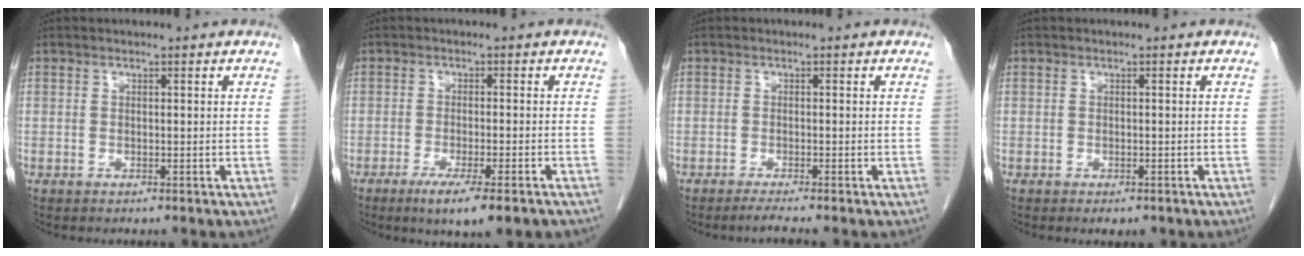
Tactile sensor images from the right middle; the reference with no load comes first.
{"total": 7.8, "force": [-5.2, 0.7, 5.8], "torque": [-0.080, -0.017, -0.072]}
{"total": 1.8, "force": [-1.5, -0.5, 0.8], "torque": [-0.021, -0.004, -0.029]}
{"total": 1.7, "force": [-1.1, 0.9, 0.9], "torque": [-0.008, 0.000, -0.007]}